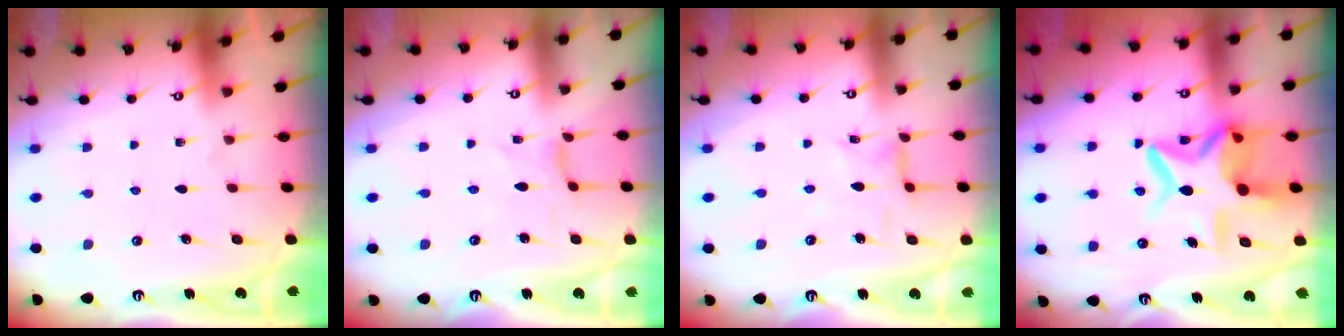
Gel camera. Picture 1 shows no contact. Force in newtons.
{"total": 0.0}
{"total": 1.7, "press": 1.6, "slide": 0.4}
{"total": 14.0, "press": 14.0, "slide": 1.2}